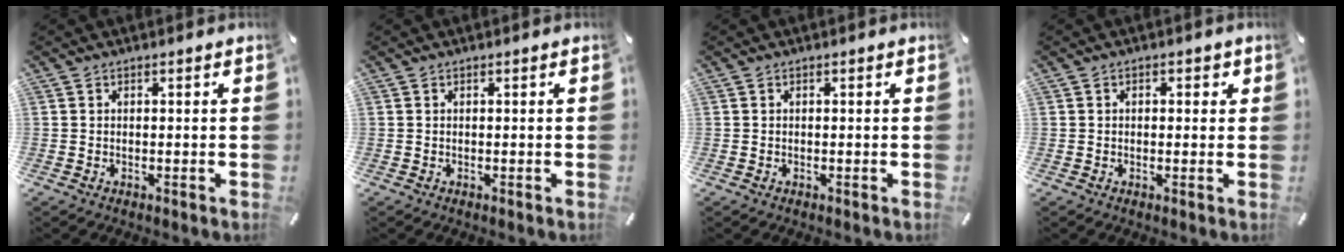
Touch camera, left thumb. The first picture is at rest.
{"total": 0.0}
{"total": 0.0}
{"total": 1.4, "force": [0.0, 1.1, 0.9], "torque": [-0.010, 0.004, -0.004]}